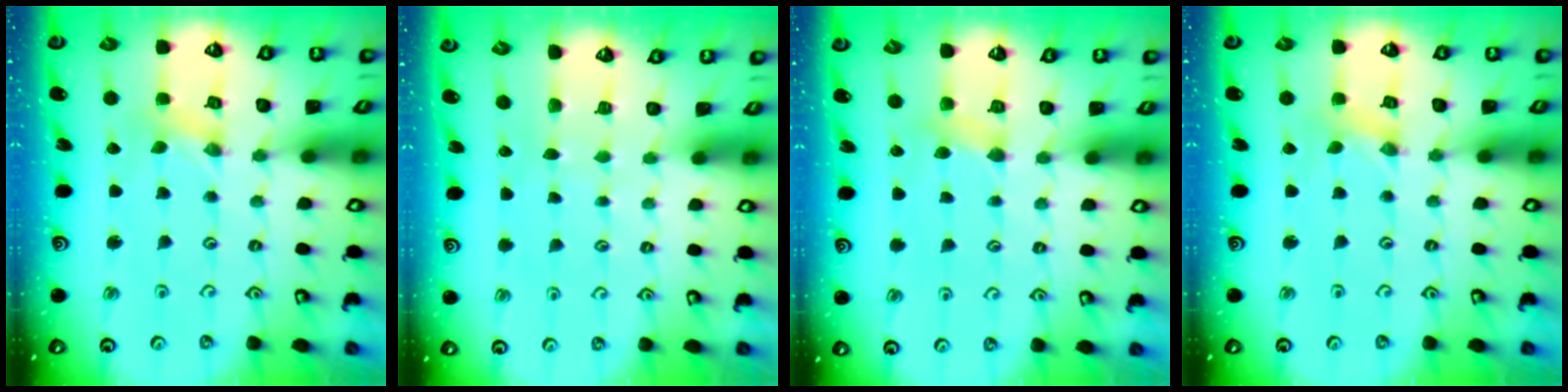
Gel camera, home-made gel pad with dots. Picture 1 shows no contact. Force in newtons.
{"total": 0.0}
{"total": 4.0, "press": 3.9, "slide": 0.6}
{"total": 0.9, "press": 0.9, "slide": 0.1}